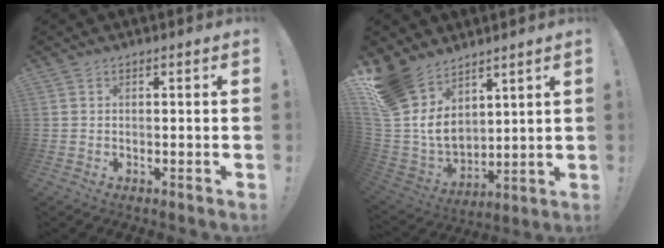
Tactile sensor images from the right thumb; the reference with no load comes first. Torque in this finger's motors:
{"motor_torque": [1.86, 2.73, 1.26, 1.51, 0.36]}